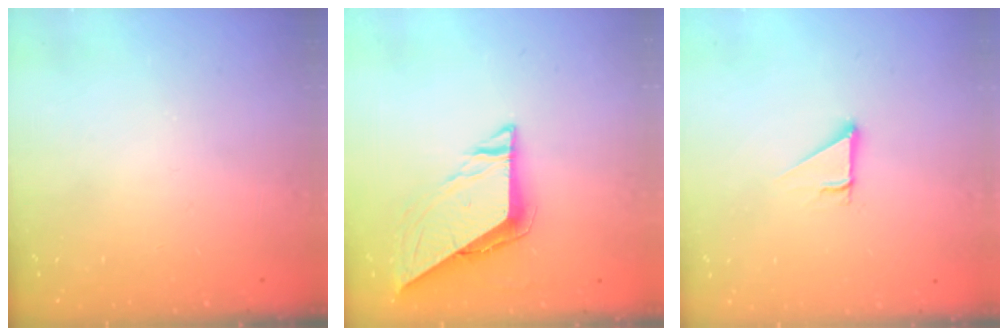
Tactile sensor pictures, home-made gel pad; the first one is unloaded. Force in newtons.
{"total": 7.4, "press": 7.4, "slide": 0.6}
{"total": 2.7, "press": 2.7, "slide": 0.3}